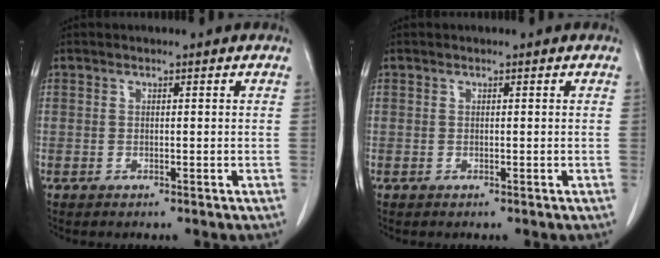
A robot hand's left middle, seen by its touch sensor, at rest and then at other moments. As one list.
[{"total": 0.0}]